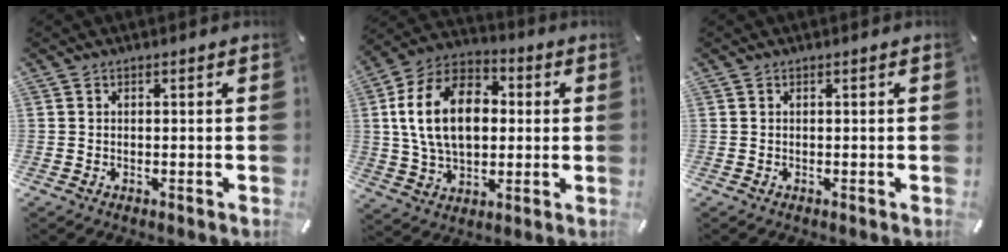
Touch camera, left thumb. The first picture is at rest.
{"total": 18.4, "force": [1.7, 12.8, 13.1], "torque": [-0.266, 0.013, 0.024]}
{"total": 0.0}